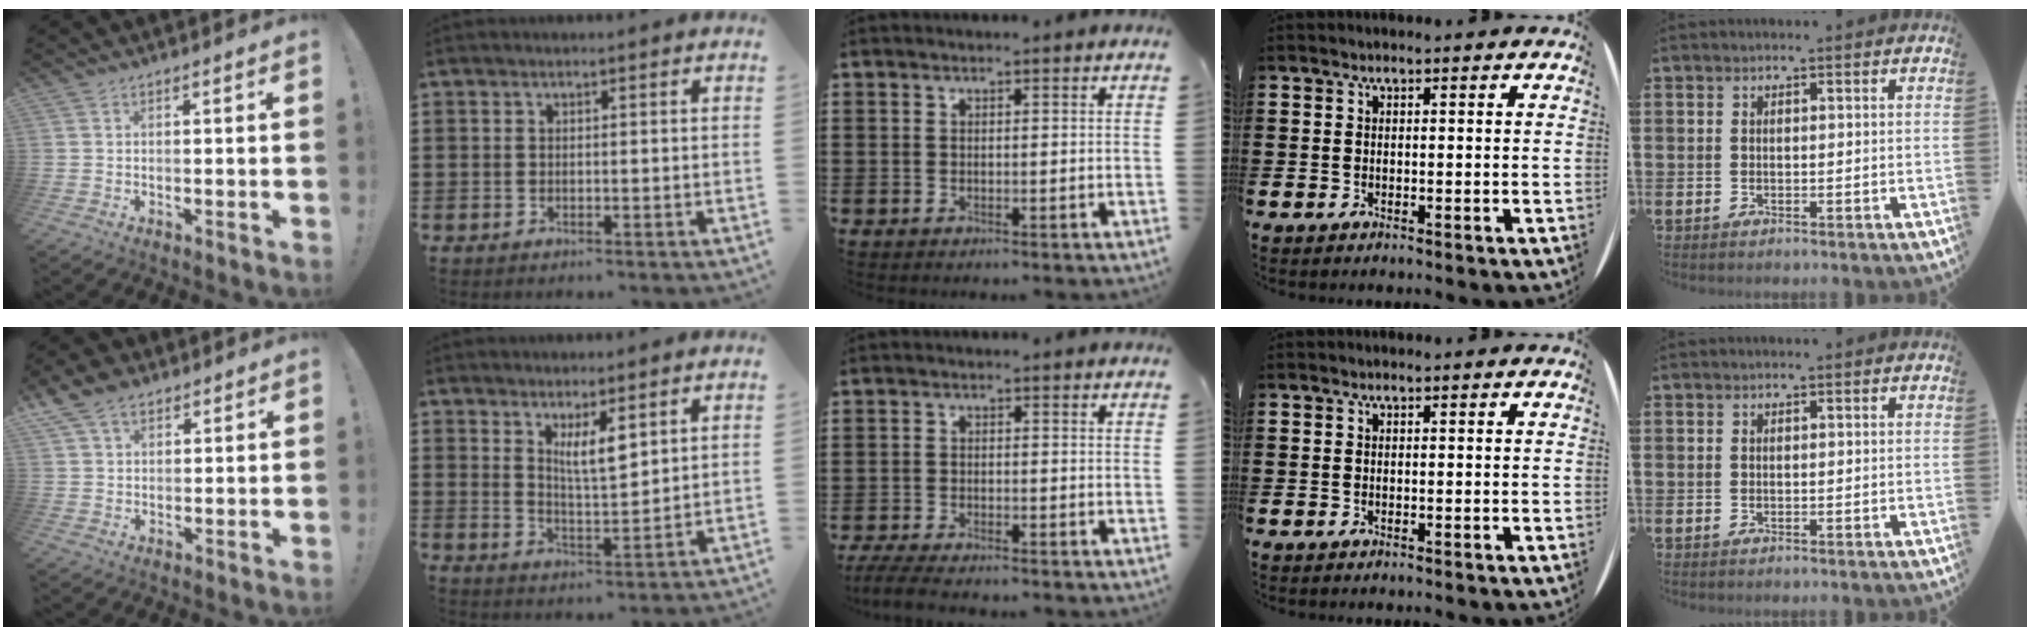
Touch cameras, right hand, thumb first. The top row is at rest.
{"thumb": {"total": 8.0, "force": [5.1, 4.8, 3.7], "torque": [-0.063, -0.014, 0.100]}, "index": {"total": 4.8, "force": [3.0, 1.1, 3.6], "torque": [-0.078, -0.002, 0.052]}, "middle": {"total": 3.0, "force": [-2.8, 0.1, 1.2], "torque": [-0.033, -0.006, -0.058]}}